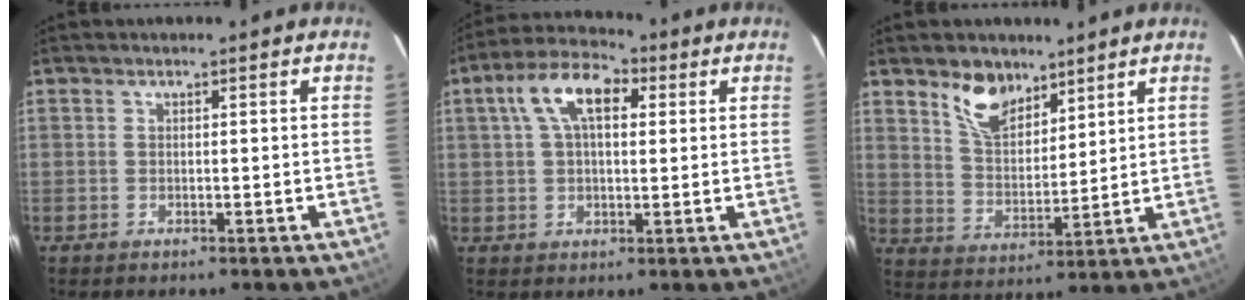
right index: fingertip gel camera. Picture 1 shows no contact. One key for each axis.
{"total": 10.2, "fx": 3.3, "fy": 5.4, "fz": 8.1, "tx": -0.151, "ty": 0.033, "tz": 0.052}
{"total": 9.0, "fx": 6.3, "fy": 4.6, "fz": 4.6, "tx": -0.078, "ty": 0.006, "tz": 0.123}